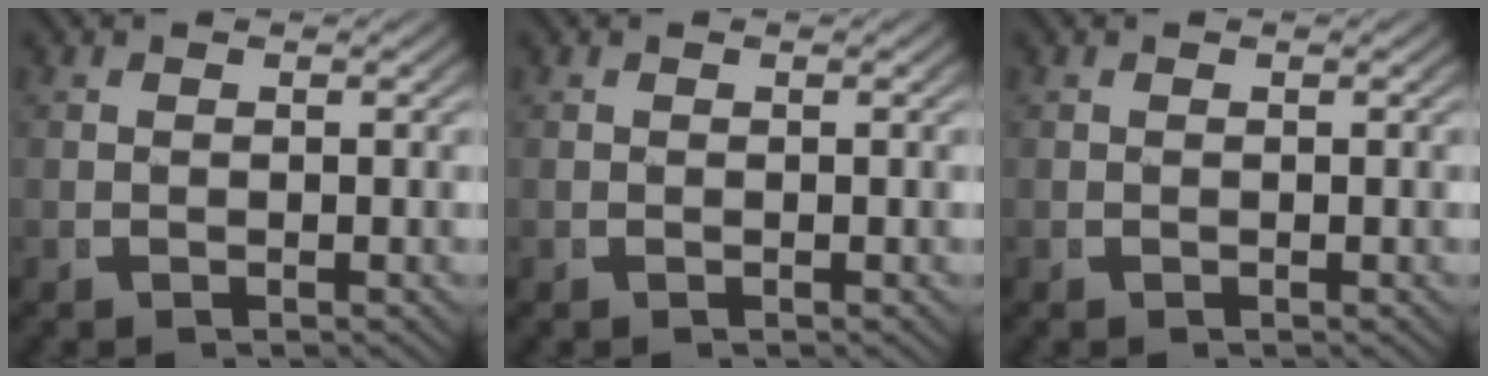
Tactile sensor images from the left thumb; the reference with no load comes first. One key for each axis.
{"total": 0.0}
{"total": 0.0}